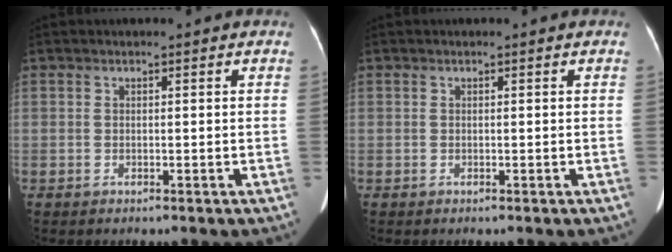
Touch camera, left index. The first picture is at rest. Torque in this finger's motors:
{"motor_torque": [-0.01, 0.02, 0.00, 0.00]}